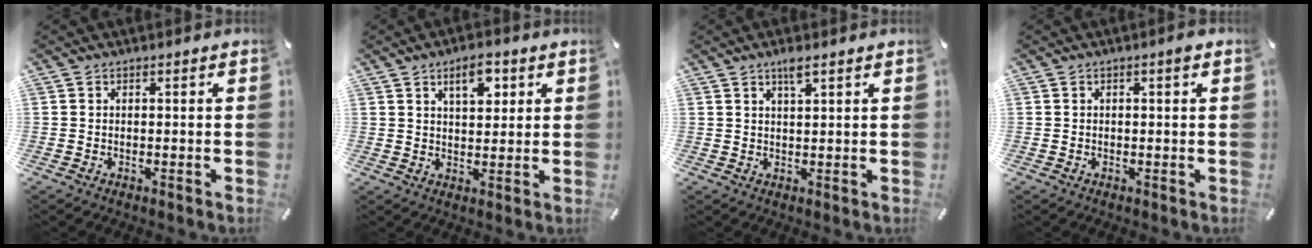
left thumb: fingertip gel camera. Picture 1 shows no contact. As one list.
[{"total": 7.2, "force": [3.5, 3.6, 5.1], "torque": [-0.061, -0.012, 0.053]}, {"total": 3.0, "force": [2.1, 0.4, 2.1], "torque": [-0.046, 0.001, 0.037]}, {"total": 1.5, "force": [0.3, 0.4, 1.4], "torque": [-0.029, 0.003, 0.004]}]